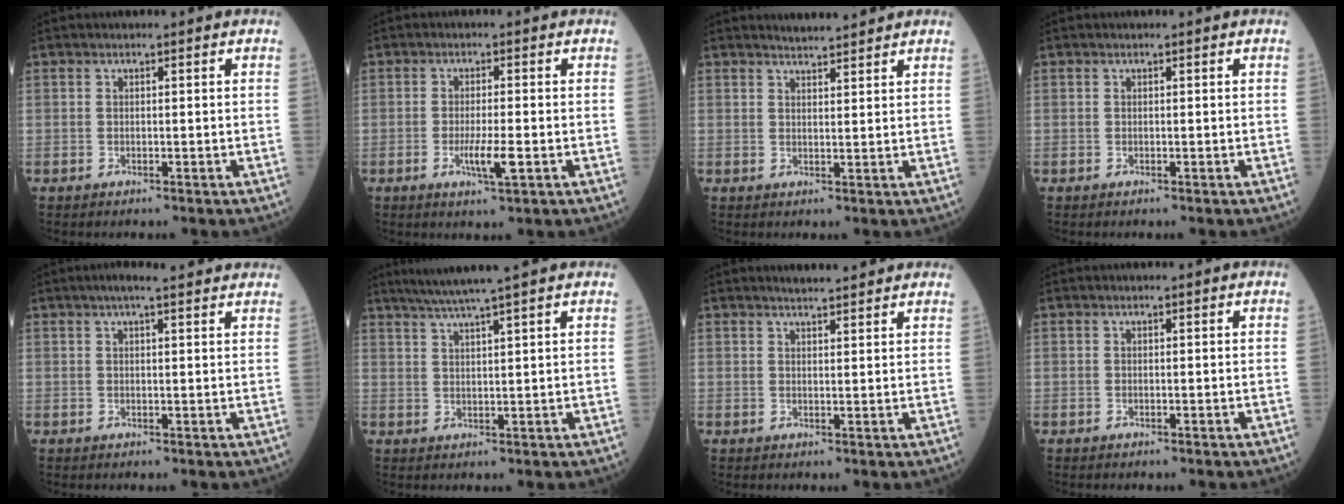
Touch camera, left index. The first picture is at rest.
{"total": 4.1, "force": [-1.4, 0.3, 3.8], "torque": [-0.075, -0.008, -0.023]}
{"total": 3.9, "force": [3.8, 0.3, 1.1], "torque": [-0.022, 0.012, 0.054]}
{"total": 0.0}
{"total": 7.6, "force": [6.2, 0.9, 4.3], "torque": [-0.061, 0.035, 0.077]}
{"total": 7.1, "force": [5.9, -1.2, 3.9], "torque": [-0.066, 0.018, 0.094]}
{"total": 4.8, "force": [4.4, 0.6, 1.9], "torque": [-0.029, 0.016, 0.058]}
{"total": 0.0}